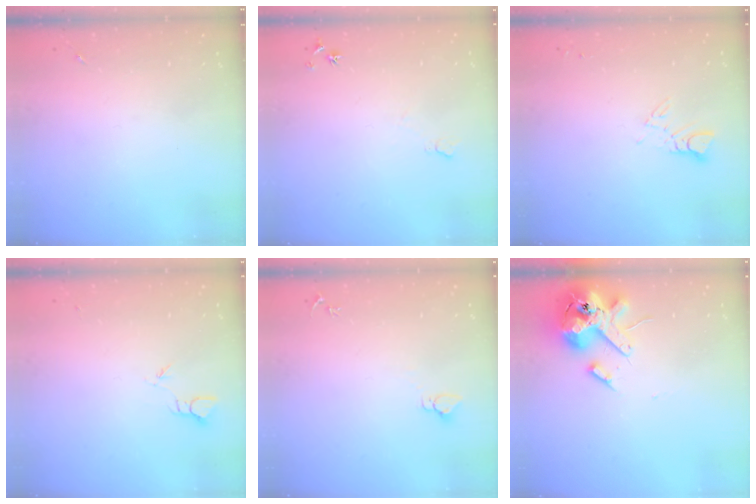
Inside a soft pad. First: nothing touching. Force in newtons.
{"total": 6.5, "press": 6.4, "slide": 0.8}
{"total": 3.9, "press": 3.9, "slide": 0.4}
{"total": 2.4, "press": 2.4, "slide": 0.2}
{"total": 2.8, "press": 2.8, "slide": 0.2}
{"total": 14.5, "press": 14.4, "slide": 2.4}